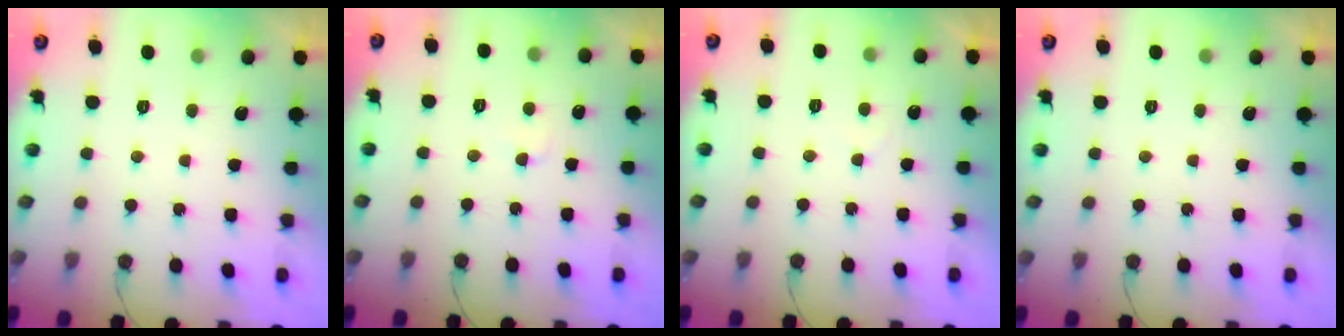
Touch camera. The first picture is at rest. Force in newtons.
{"total": 2.7, "press": 2.7, "slide": 0.2}
{"total": 4.1, "press": 4.1, "slide": 0.2}
{"total": 0.0}